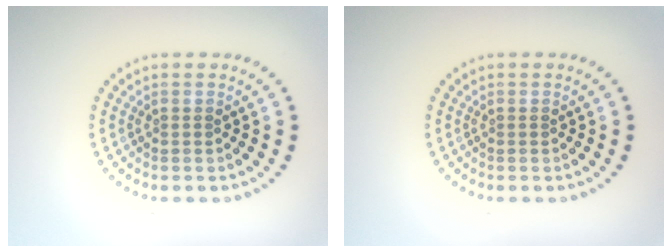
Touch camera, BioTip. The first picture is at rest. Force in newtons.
{"total": 0.0}